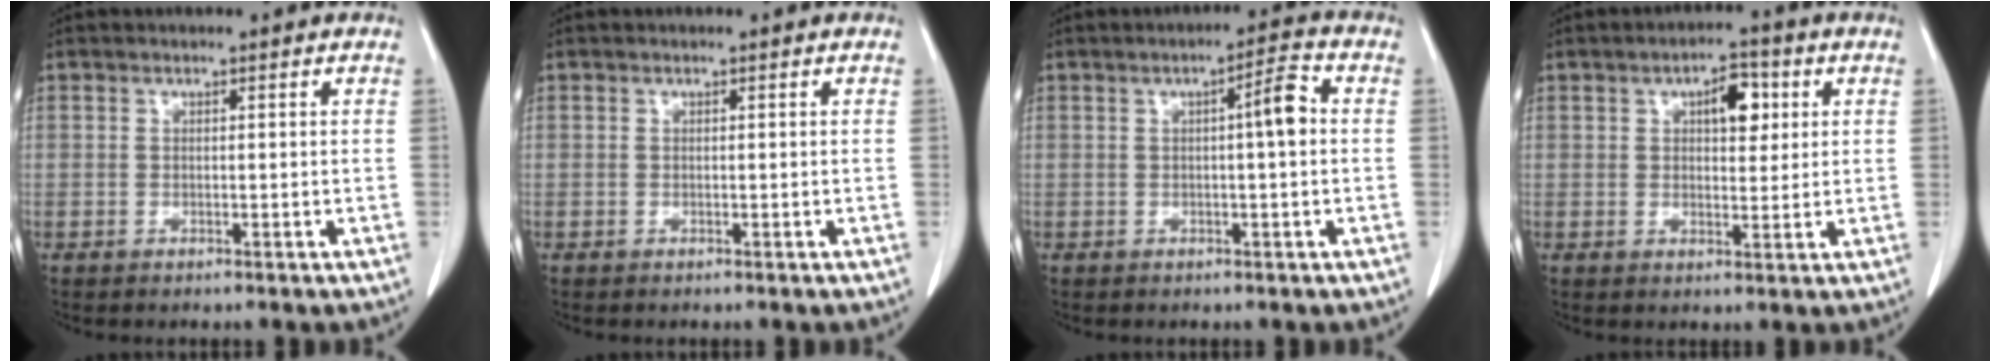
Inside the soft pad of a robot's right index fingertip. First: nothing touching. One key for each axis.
{"total": 0.0}
{"total": 4.4, "fx": 0.4, "fy": 0.3, "fz": 4.4, "tx": -0.065, "ty": 0.008, "tz": 0.002}
{"total": 5.4, "fx": 1.8, "fy": 2.4, "fz": 4.5, "tx": -0.067, "ty": 0.009, "tz": 0.028}